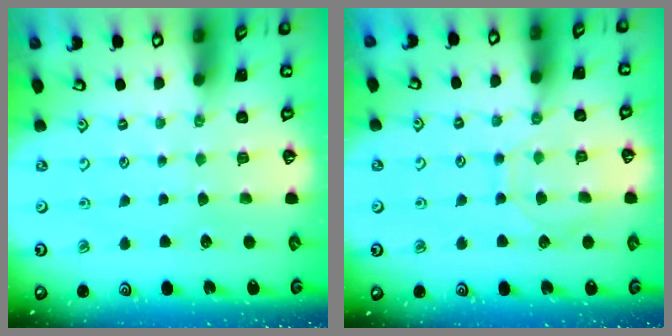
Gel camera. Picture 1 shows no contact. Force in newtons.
{"total": 7.9, "press": 7.8, "slide": 0.8}